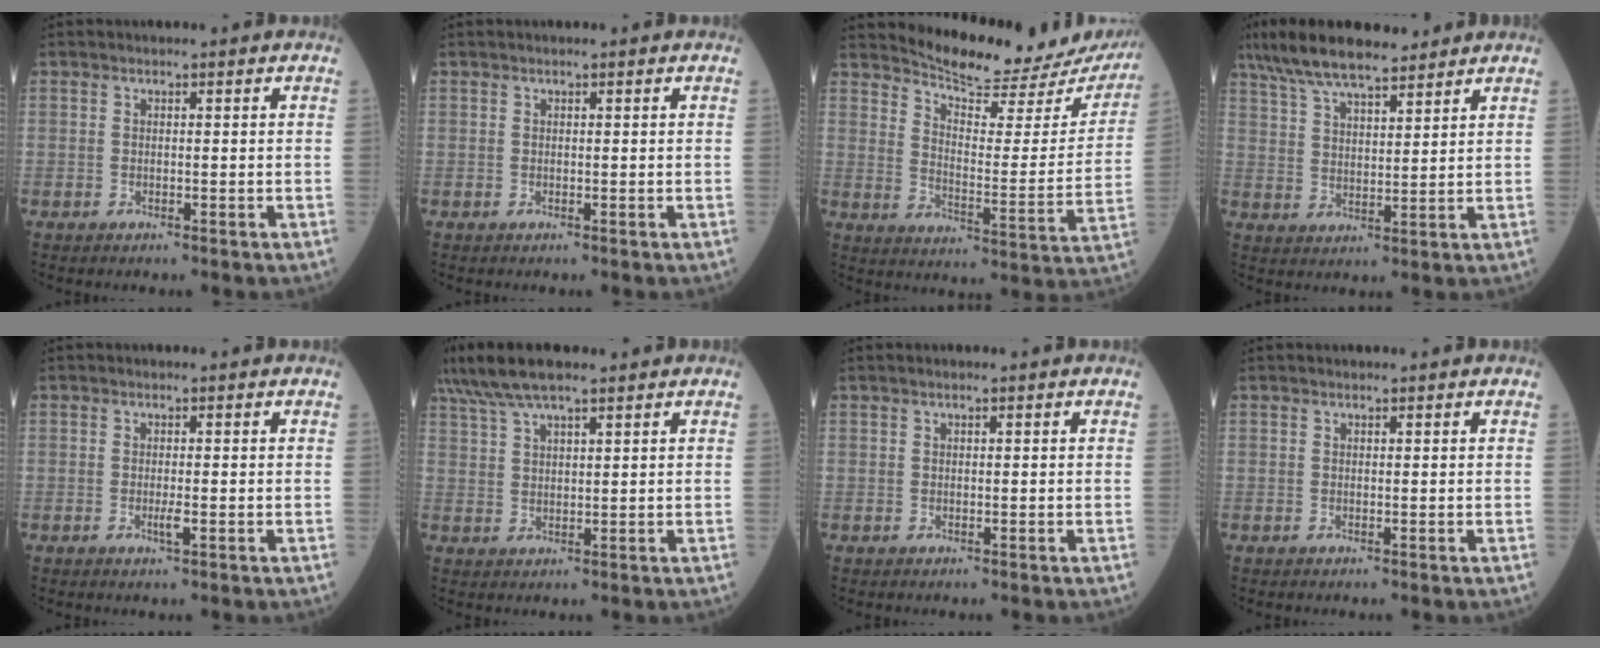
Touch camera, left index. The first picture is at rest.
{"total": 0.0}
{"total": 19.6, "force": [18.8, 2.8, 4.8], "torque": [-0.066, -0.073, 0.232]}
{"total": 12.1, "force": [9.9, 2.6, 6.4], "torque": [-0.125, 0.029, 0.179]}
{"total": 1.1, "force": [-0.3, 0.1, 1.0], "torque": [-0.021, -0.003, -0.004]}
{"total": 10.0, "force": [7.9, 1.9, 5.7], "torque": [-0.115, 0.042, 0.147]}
{"total": 0.5, "force": [0.4, 0.1, 0.3], "torque": [-0.009, 0.007, 0.007]}
{"total": 0.5, "force": [0.5, 0.0, 0.1], "torque": [-0.007, 0.003, 0.009]}